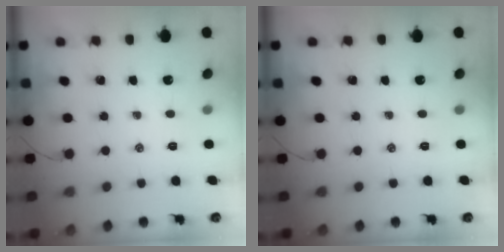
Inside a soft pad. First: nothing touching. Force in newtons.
{"total": 0.0}